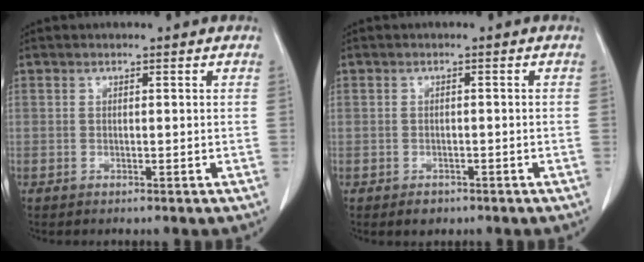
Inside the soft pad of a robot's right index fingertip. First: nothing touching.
{"total": 1.9, "force": [-1.2, 1.3, 0.6], "torque": [-0.007, 0.002, -0.011]}